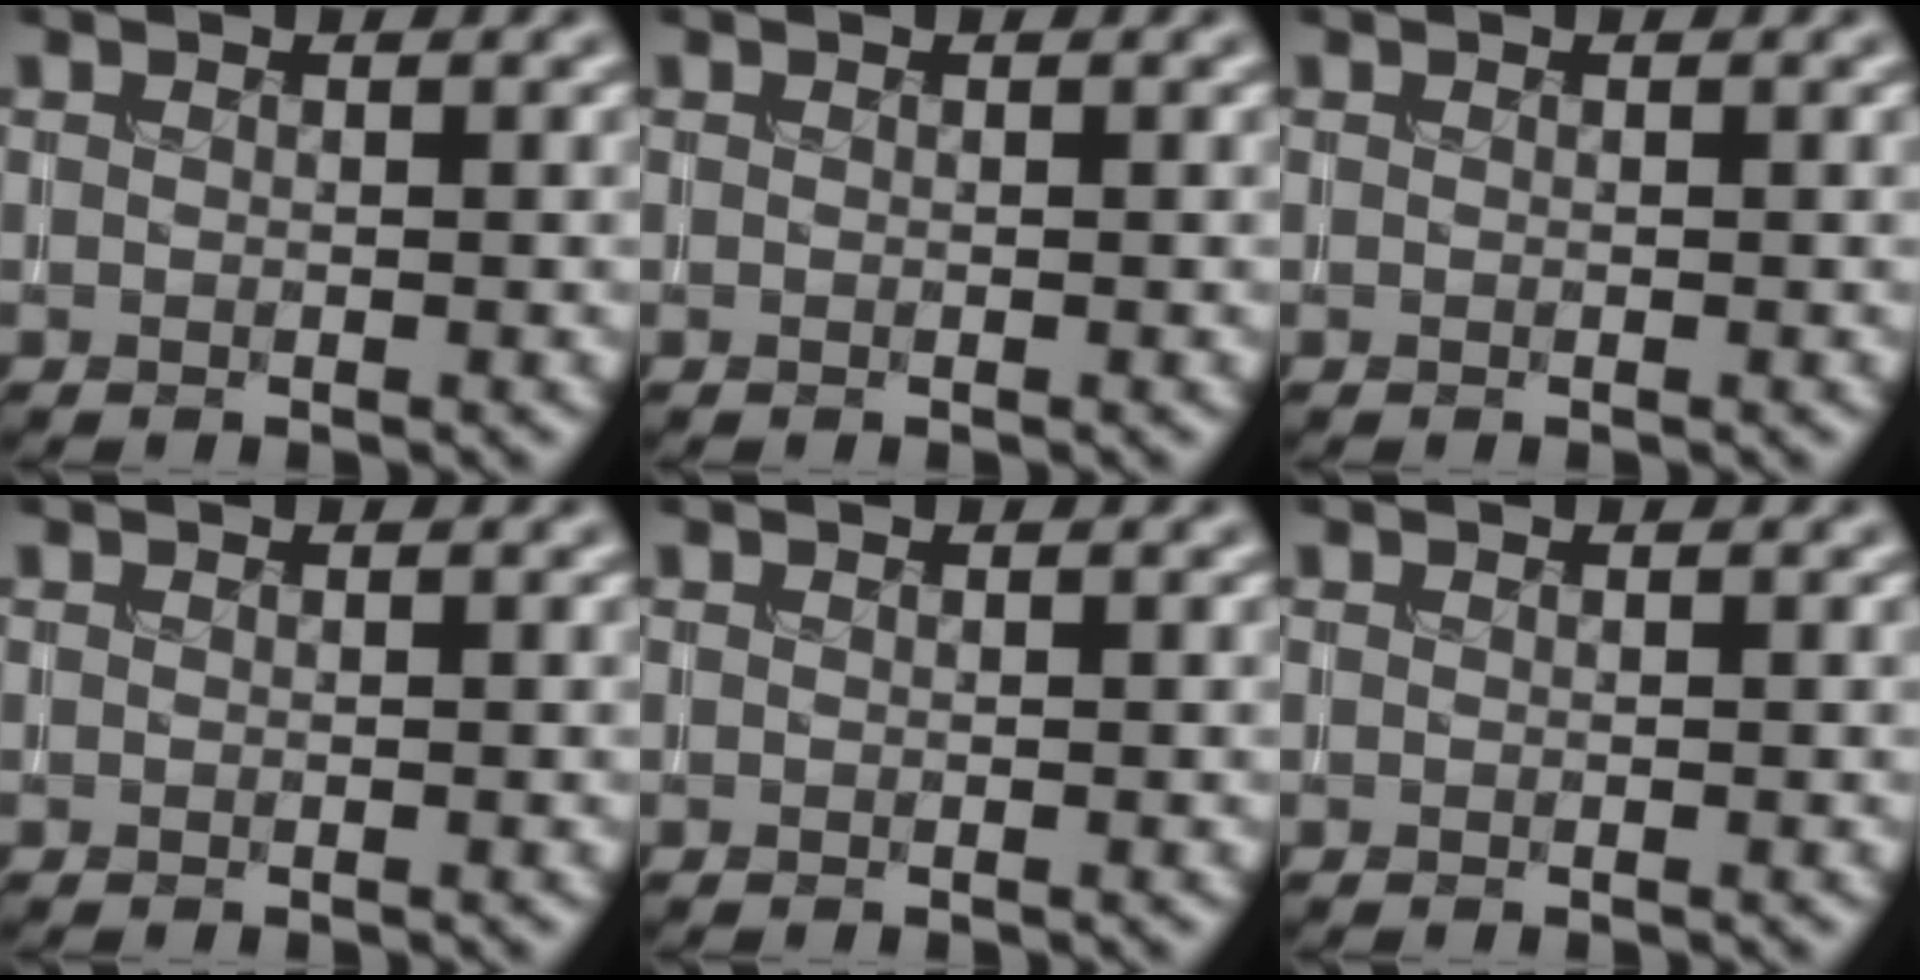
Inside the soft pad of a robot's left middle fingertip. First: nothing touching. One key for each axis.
{"total": 0.0}
{"total": 0.0}
{"total": 0.0}
{"total": 0.0}
{"total": 0.0}